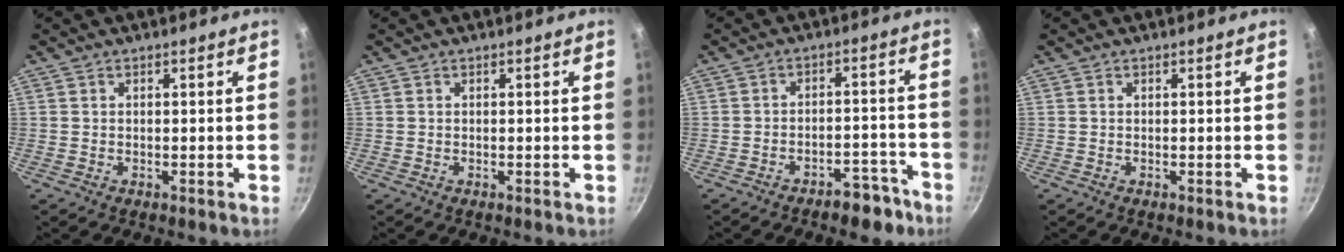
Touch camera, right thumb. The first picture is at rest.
{"total": 0.0}
{"total": 6.9, "force": [-4.9, 3.1, 3.7], "torque": [-0.038, 0.044, -0.070]}
{"total": 0.0}